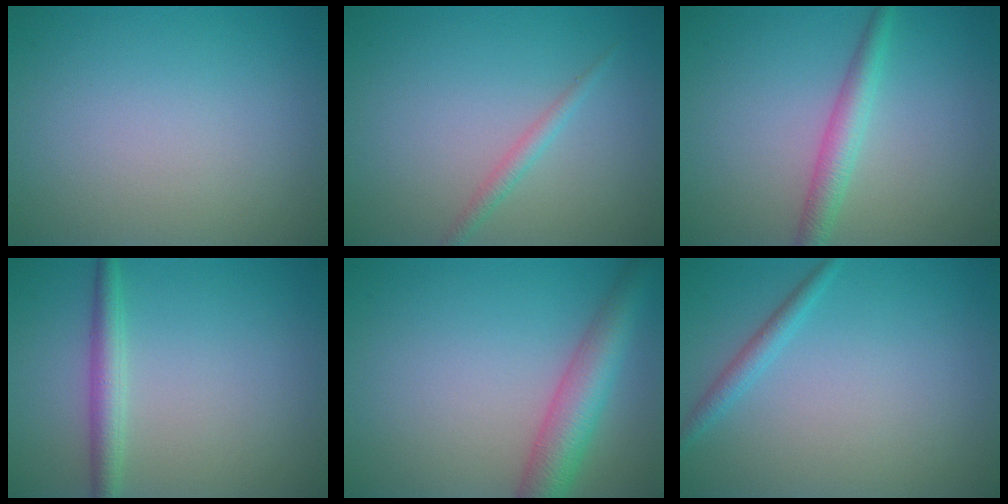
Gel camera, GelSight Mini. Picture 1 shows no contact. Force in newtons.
{"total": 1.3, "press": 1.3, "slide": 0.1}
{"total": 2.6, "press": 2.6, "slide": 0.0}
{"total": 2.4, "press": 2.4, "slide": 0.0}
{"total": 5.2, "press": 5.2, "slide": 0.3}
{"total": 1.5, "press": 1.5, "slide": 0.0}